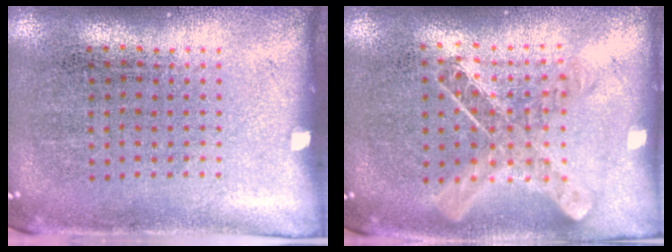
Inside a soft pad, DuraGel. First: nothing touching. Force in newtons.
{"total": 0.8, "press": 0.8, "slide": 0.0}